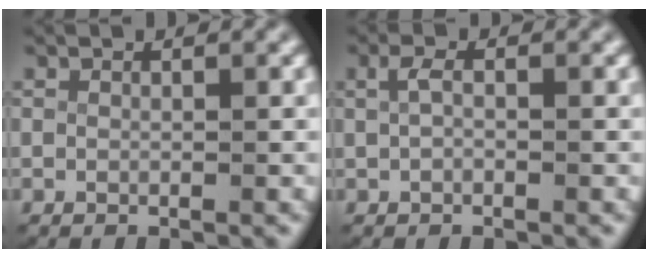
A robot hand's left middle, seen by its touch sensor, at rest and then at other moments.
{"total": 1.1, "force": [0.0, 0.5, 1.0], "torque": [-0.031, -0.006, 0.007]}